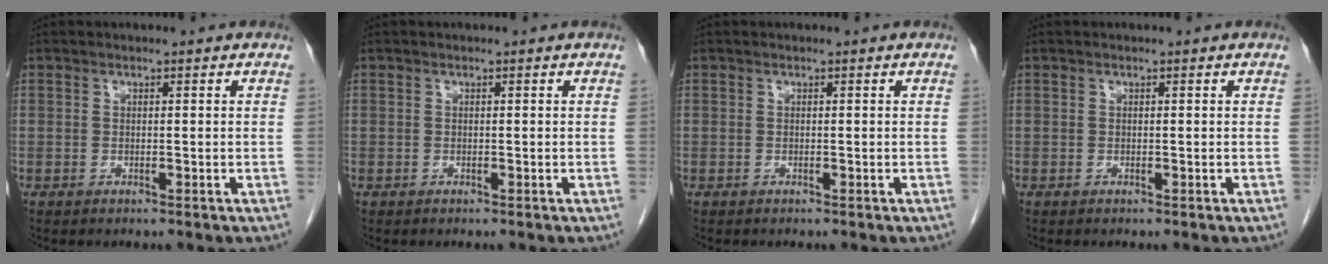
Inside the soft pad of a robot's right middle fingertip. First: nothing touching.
{"total": 0.0}
{"total": 0.0}
{"total": 0.0}